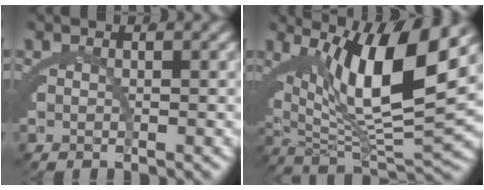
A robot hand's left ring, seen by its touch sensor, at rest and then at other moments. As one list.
[{"total": 12.6, "force": [3.1, 5.0, 11.2], "torque": [-0.175, -0.004, 0.060]}]